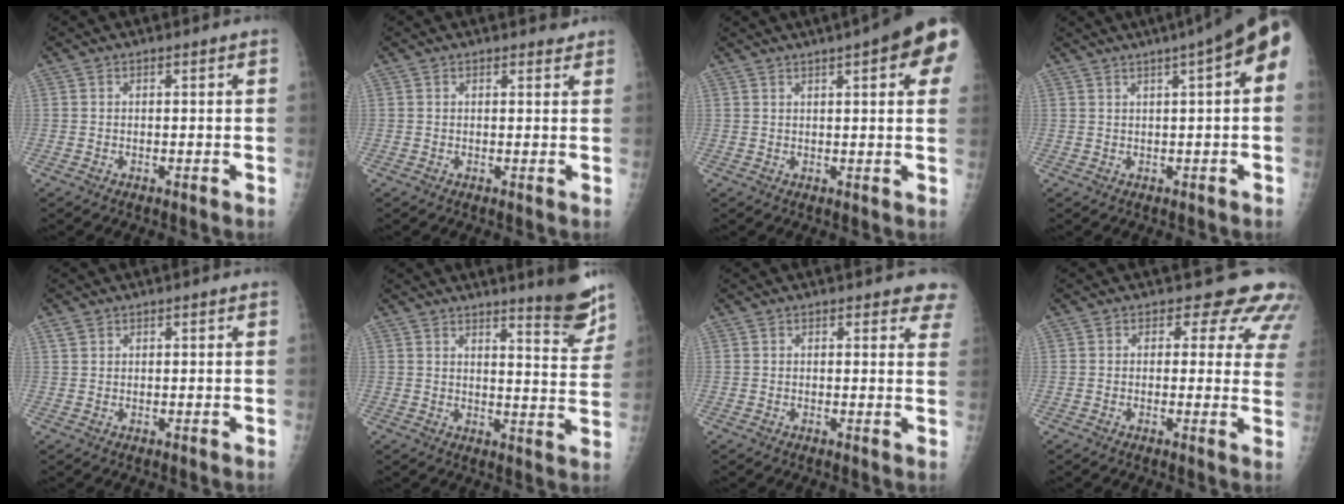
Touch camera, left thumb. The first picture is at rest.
{"total": 0.9, "force": [0.9, 0.3, 0.1], "torque": [0.000, -0.008, 0.009]}
{"total": 12.9, "force": [6.2, 2.9, 11.0], "torque": [-0.122, 0.002, 0.066]}
{"total": 11.2, "force": [4.1, 2.3, 10.2], "torque": [-0.124, 0.027, 0.044]}
{"total": 1.4, "force": [0.9, 0.8, 0.6], "torque": [-0.006, 0.000, 0.019]}
{"total": 8.6, "force": [7.0, 0.9, 4.9], "torque": [-0.047, -0.064, 0.091]}
{"total": 5.0, "force": [4.3, 1.9, 1.9], "torque": [0.016, -0.017, 0.031]}
{"total": 9.1, "force": [7.3, 4.7, 2.7], "torque": [0.023, -0.030, 0.053]}